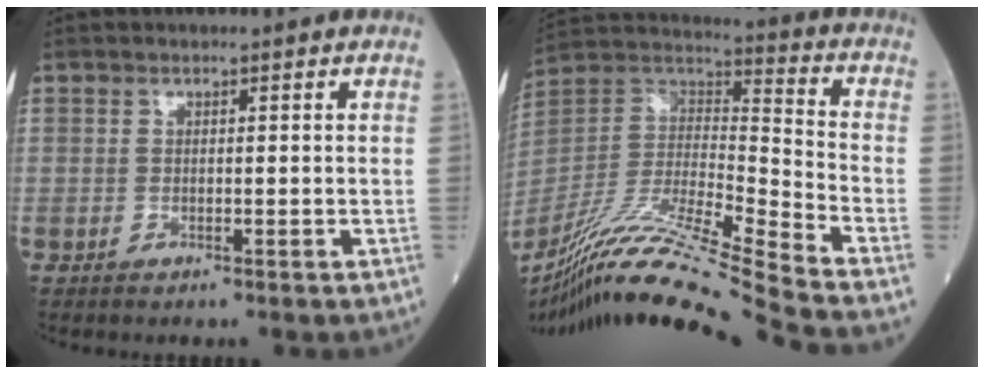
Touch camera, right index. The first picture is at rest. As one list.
[{"total": 24.2, "force": [-20.2, -2.2, 13.2], "torque": [-0.268, -0.033, -0.371]}]